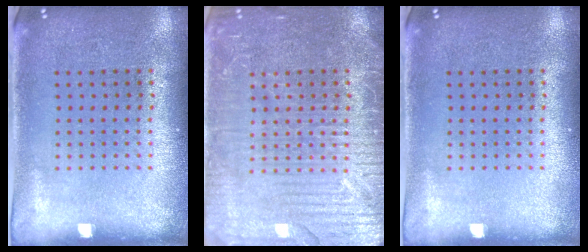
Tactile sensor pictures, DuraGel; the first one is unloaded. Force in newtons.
{"total": 4.1, "press": 4.1, "slide": 0.5}
{"total": 0.0}